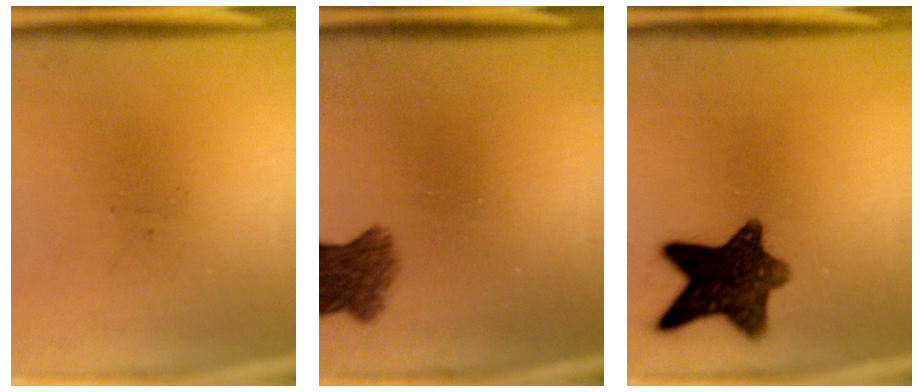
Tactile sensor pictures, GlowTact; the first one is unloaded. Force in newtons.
{"total": 5.3}
{"total": 11.3}